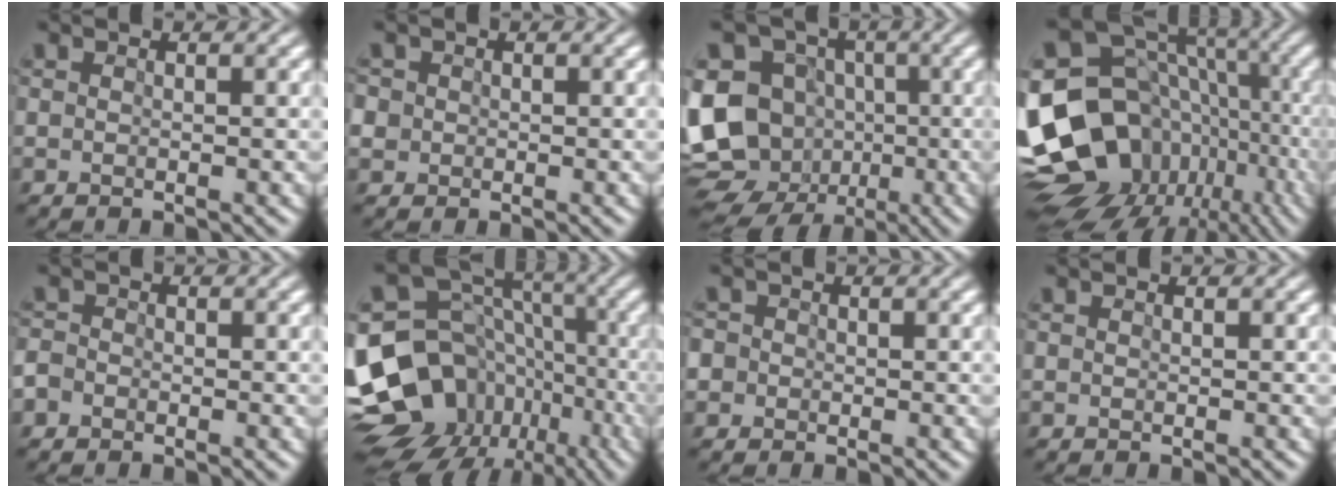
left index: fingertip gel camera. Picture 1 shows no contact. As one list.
[{"total": 5.7, "force": [-0.2, 5.4, 1.9], "torque": [-0.059, 0.024, -0.027]}, {"total": 14.3, "force": [-3.5, 12.2, 6.6], "torque": [-0.160, -0.010, -0.053]}, {"total": 17.6, "force": [-5.0, 13.9, 9.7], "torque": [-0.206, 0.008, -0.044]}, {"total": 2.6, "force": [-1.7, 1.8, 0.5], "torque": [-0.010, 0.004, -0.036]}, {"total": 16.8, "force": [-6.7, 13.4, 7.7], "torque": [-0.177, -0.008, -0.077]}, {"total": 4.3, "force": [-1.1, 4.0, 1.1], "torque": [-0.030, 0.019, -0.044]}, {"total": 0.0}]